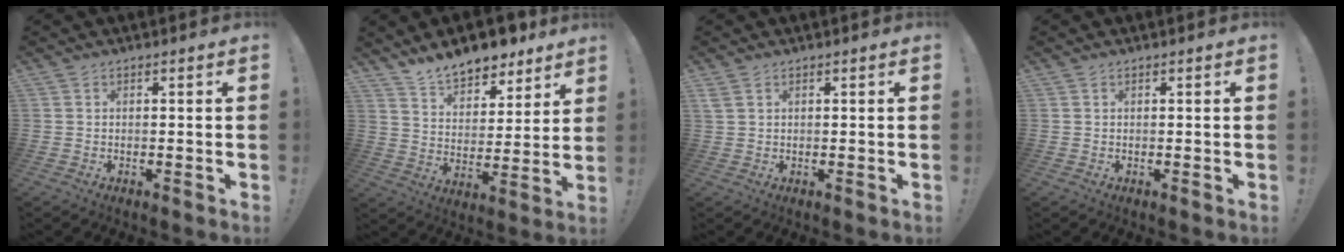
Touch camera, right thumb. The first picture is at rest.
{"total": 12.1, "force": [10.8, 4.5, 3.3], "torque": [-0.068, -0.081, 0.198]}
{"total": 2.0, "force": [1.1, 1.2, 1.2], "torque": [-0.028, 0.003, 0.022]}
{"total": 0.0}